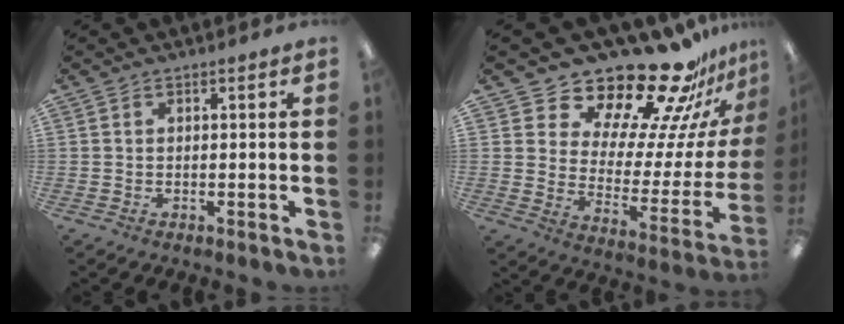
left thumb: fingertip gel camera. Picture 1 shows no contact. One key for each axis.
{"total": 21.3, "fx": 19.2, "fy": 6.0, "fz": 7.1, "tx": -0.102, "ty": -0.172, "tz": 0.323}